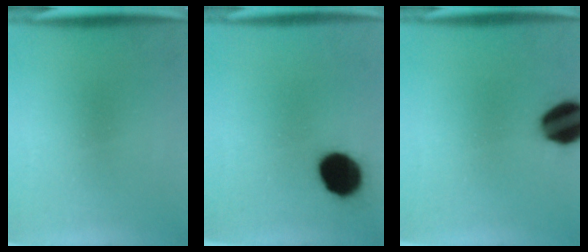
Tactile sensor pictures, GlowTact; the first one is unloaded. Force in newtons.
{"total": 13.7}
{"total": 13.3}